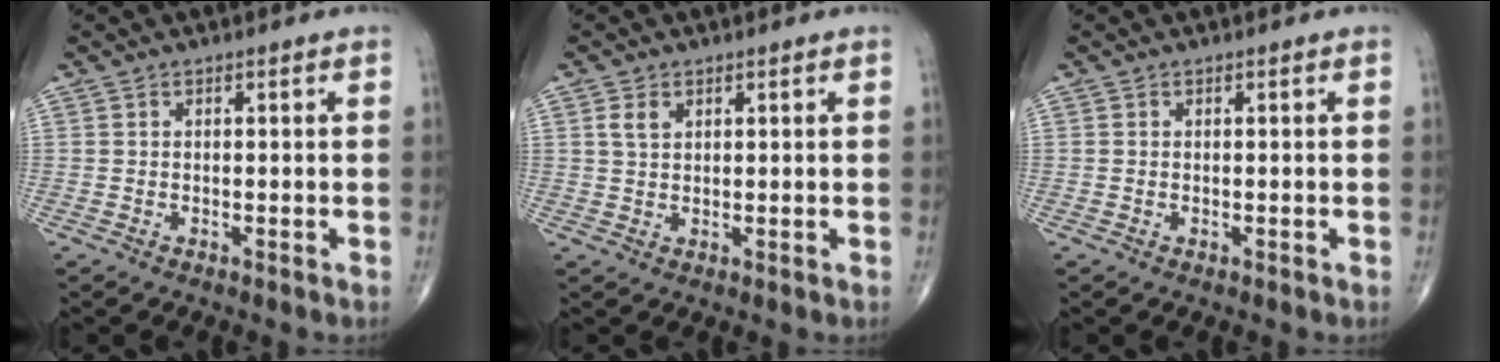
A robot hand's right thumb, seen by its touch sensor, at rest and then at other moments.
{"total": 2.7, "force": [1.1, 1.8, 1.6], "torque": [-0.028, 0.001, 0.025]}
{"total": 0.0}